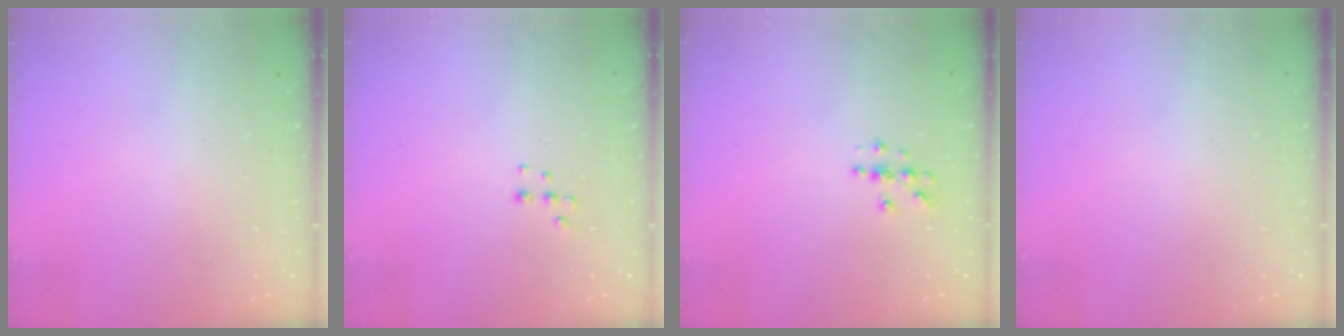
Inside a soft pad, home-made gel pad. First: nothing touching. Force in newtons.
{"total": 5.3, "press": 5.3, "slide": 0.6}
{"total": 3.8, "press": 3.8, "slide": 0.5}
{"total": 0.0}